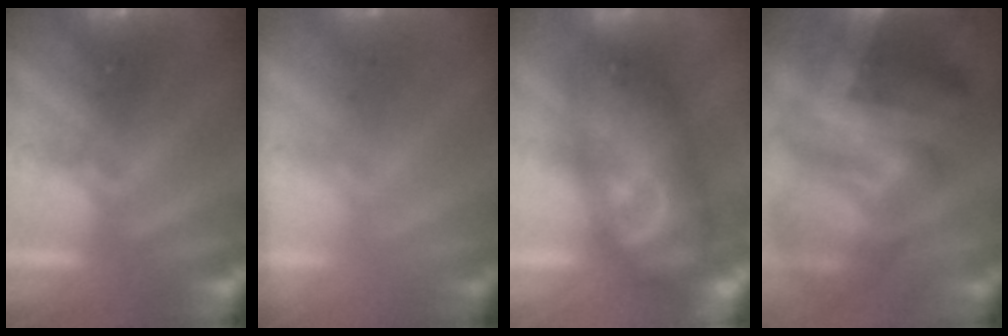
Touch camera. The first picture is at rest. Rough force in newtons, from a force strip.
{"total": 1.6}
{"total": 4.4}
{"total": 9.3}